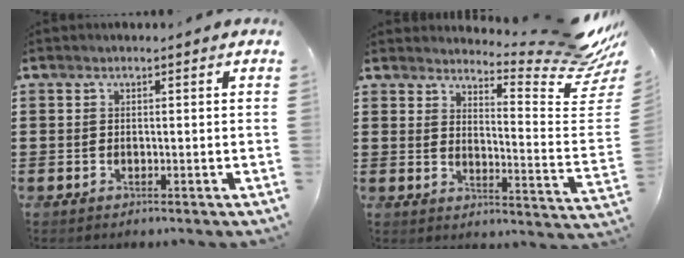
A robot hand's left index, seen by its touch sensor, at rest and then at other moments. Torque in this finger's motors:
{"motor_torque": [1.57, -0.57, -0.03, 0.06]}